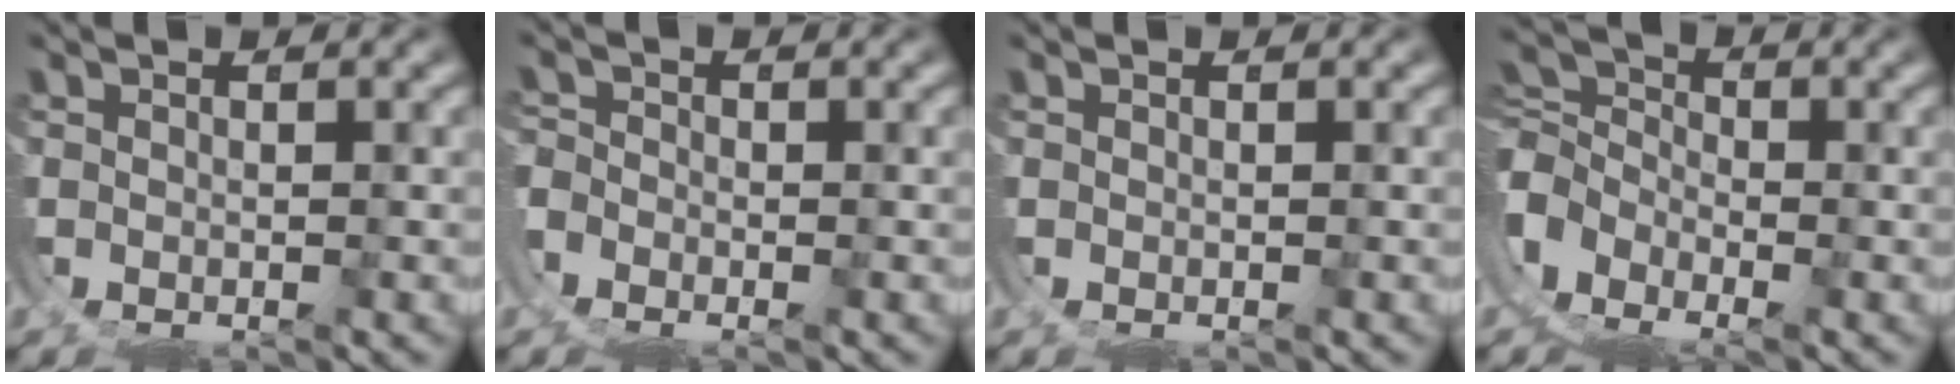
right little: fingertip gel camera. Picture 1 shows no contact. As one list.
[{"total": 1.7, "force": [-1.2, 1.3, 0.0], "torque": [-0.007, -0.003, -0.028]}, {"total": 0.0}, {"total": 8.8, "force": [-2.2, 7.9, 3.4], "torque": [-0.107, -0.031, -0.043]}]